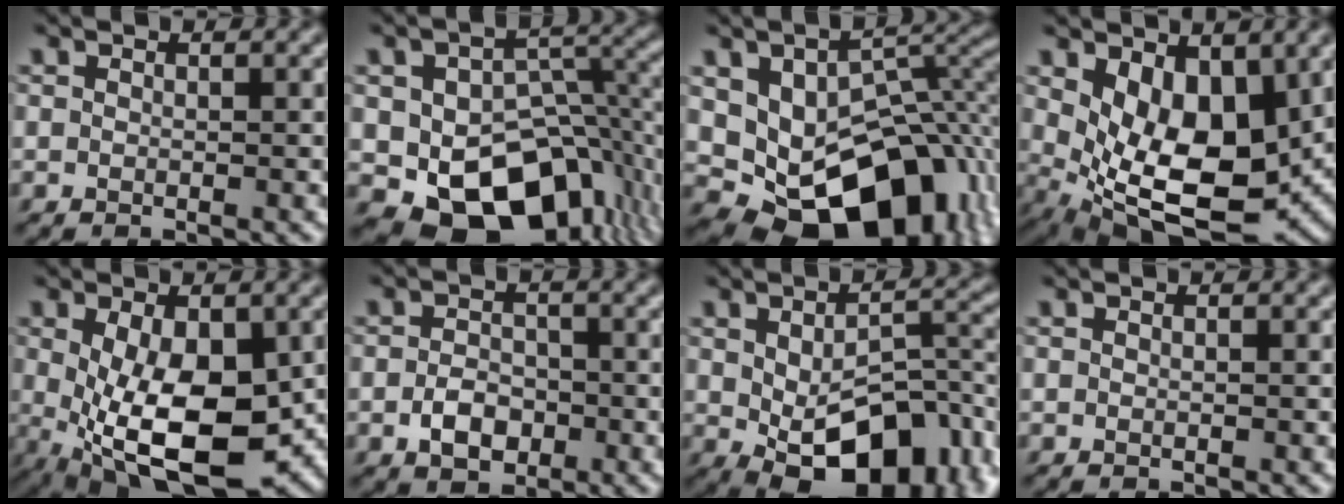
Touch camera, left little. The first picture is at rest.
{"total": 12.0, "force": [-4.3, 8.0, 7.9], "torque": [-0.123, -0.021, -0.054]}
{"total": 14.6, "force": [-3.2, 9.8, 10.4], "torque": [-0.148, -0.025, -0.037]}
{"total": 8.3, "force": [1.1, 4.7, 6.8], "torque": [-0.124, -0.025, 0.029]}
{"total": 11.1, "force": [-1.7, 5.9, 9.2], "torque": [-0.170, -0.035, -0.014]}
{"total": 3.1, "force": [-1.3, 2.2, 1.9], "torque": [-0.033, 0.001, -0.026]}
{"total": 12.4, "force": [-4.3, 6.6, 9.5], "torque": [-0.150, -0.021, -0.051]}
{"total": 0.0}